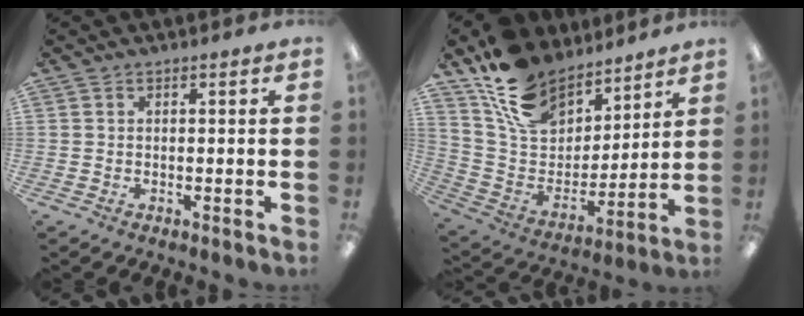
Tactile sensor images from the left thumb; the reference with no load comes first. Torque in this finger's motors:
{"motor_torque": [2.61, 1.04, 1.47, -1.30, 0.40]}